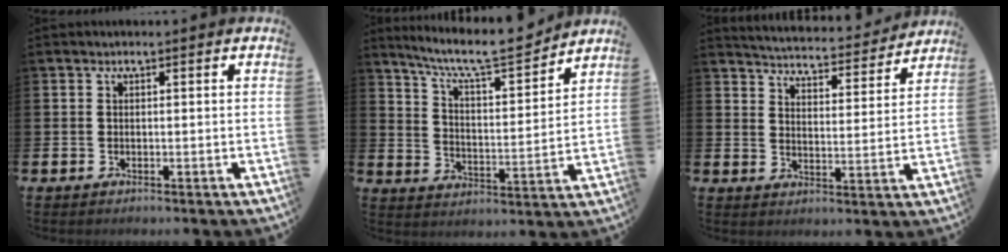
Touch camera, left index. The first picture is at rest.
{"total": 8.8, "force": [7.9, 1.3, 3.5], "torque": [-0.085, -0.059, 0.132]}
{"total": 4.8, "force": [4.8, 0.5, 0.3], "torque": [-0.023, -0.043, 0.078]}